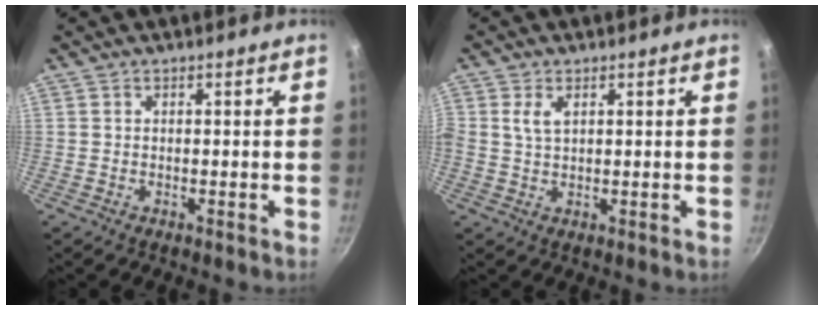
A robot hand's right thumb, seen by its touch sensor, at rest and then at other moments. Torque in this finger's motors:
{"motor_torque": [-0.19, 0.23, 0.30, 0.55, 0.07]}